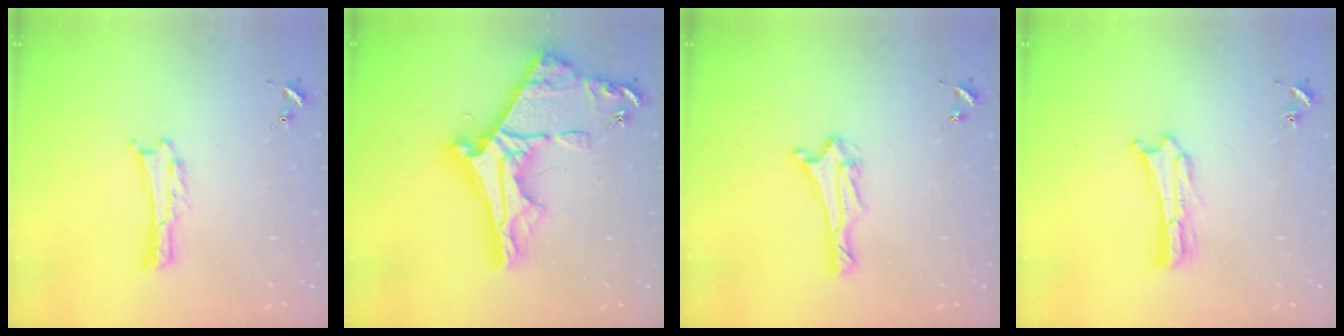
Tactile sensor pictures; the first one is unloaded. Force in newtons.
{"total": 11.4, "press": 11.3, "slide": 1.0}
{"total": 2.9, "press": 2.8, "slide": 0.7}
{"total": 1.2, "press": 1.2, "slide": 0.2}